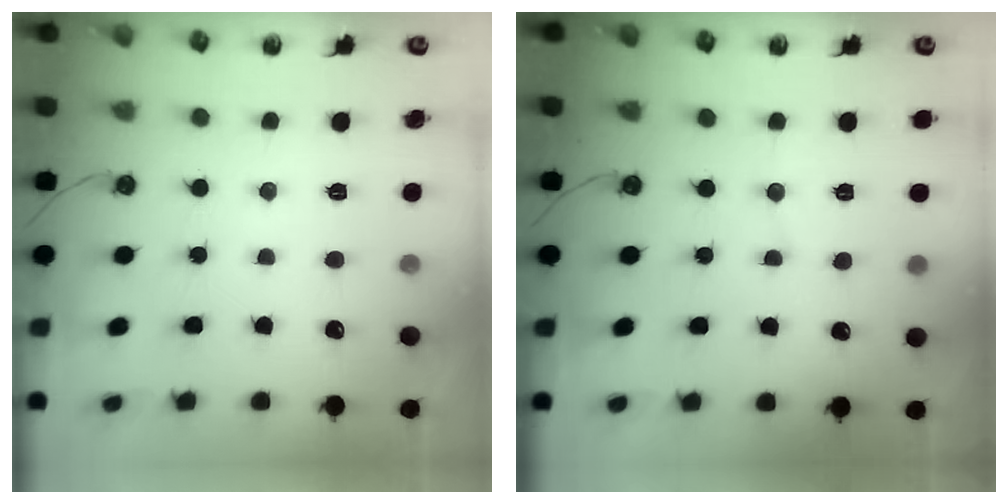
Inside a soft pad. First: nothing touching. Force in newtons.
{"total": 3.4, "press": 3.2, "slide": 1.3}